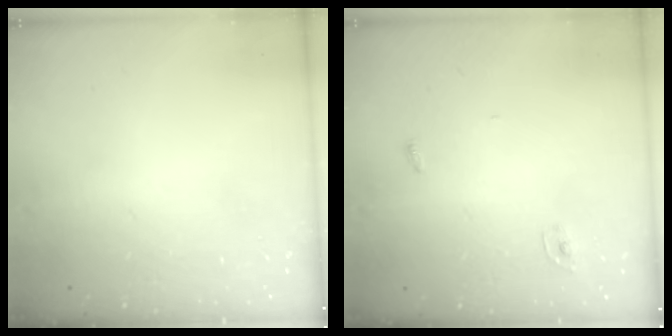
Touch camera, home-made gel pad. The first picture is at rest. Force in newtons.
{"total": 2.4, "press": 2.4, "slide": 0.2}